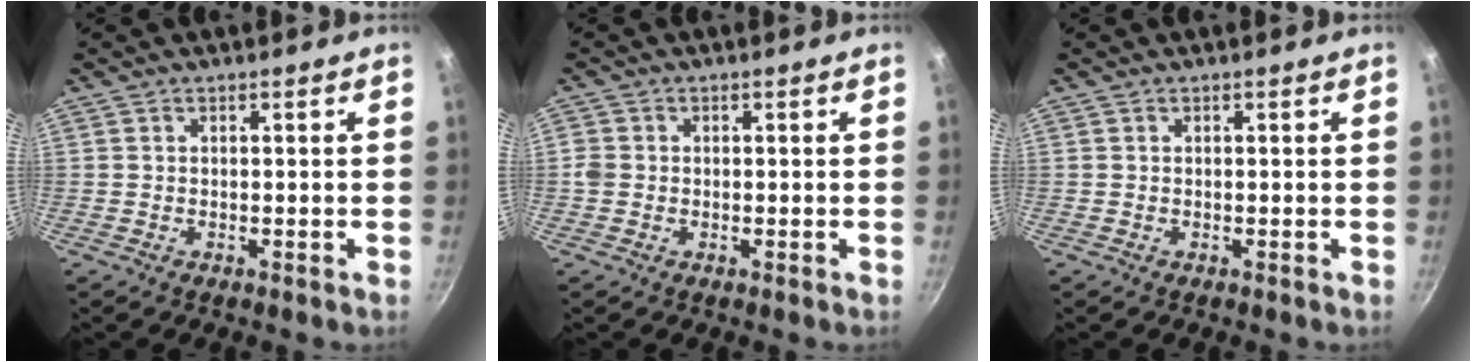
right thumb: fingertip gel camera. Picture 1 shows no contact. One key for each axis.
{"total": 2.1, "fx": -0.2, "fy": 1.9, "fz": 0.9, "tx": -0.015, "ty": 0.003, "tz": -0.005}
{"total": 0.0}